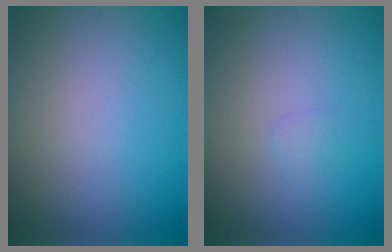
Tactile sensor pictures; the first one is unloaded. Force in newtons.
{"total": 0.6, "press": 0.5, "slide": 0.1}